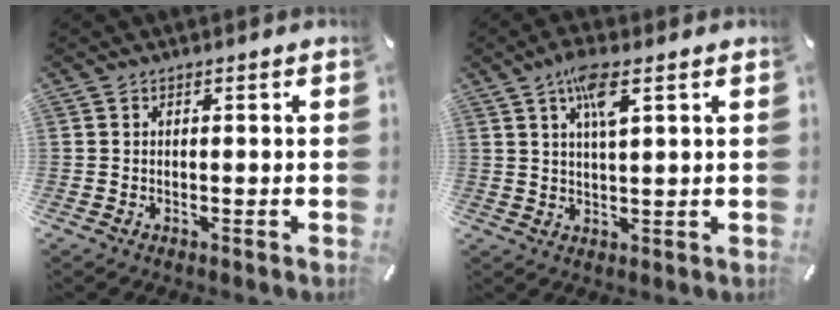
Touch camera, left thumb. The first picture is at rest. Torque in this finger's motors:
{"motor_torque": [1.12, 1.08, 0.98, -0.44, 0.26]}